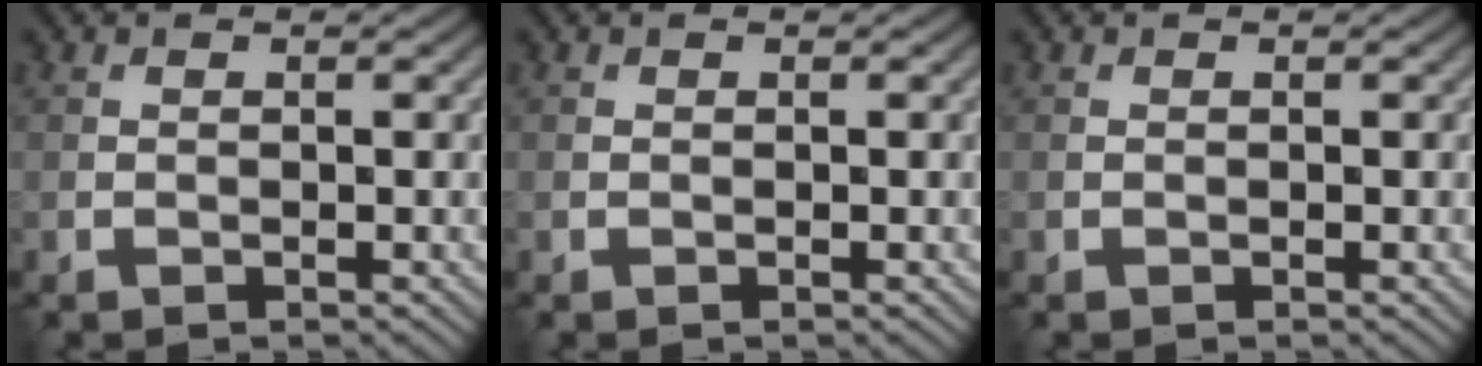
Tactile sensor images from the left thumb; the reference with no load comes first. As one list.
[{"total": 0.0}, {"total": 0.0}]